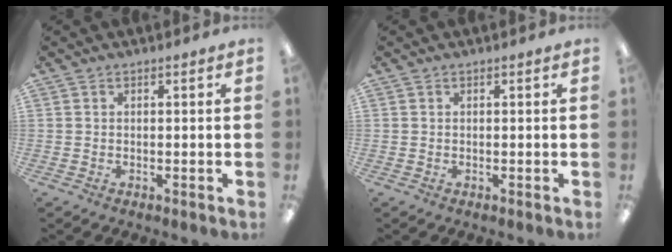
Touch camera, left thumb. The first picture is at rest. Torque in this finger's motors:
{"motor_torque": [0.00, 0.00, 0.01, -0.03, 0.00]}